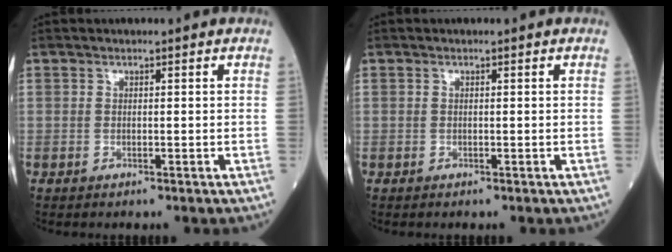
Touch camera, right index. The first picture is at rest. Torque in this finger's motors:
{"motor_torque": [-0.05, -0.02, -0.04, 0.00]}